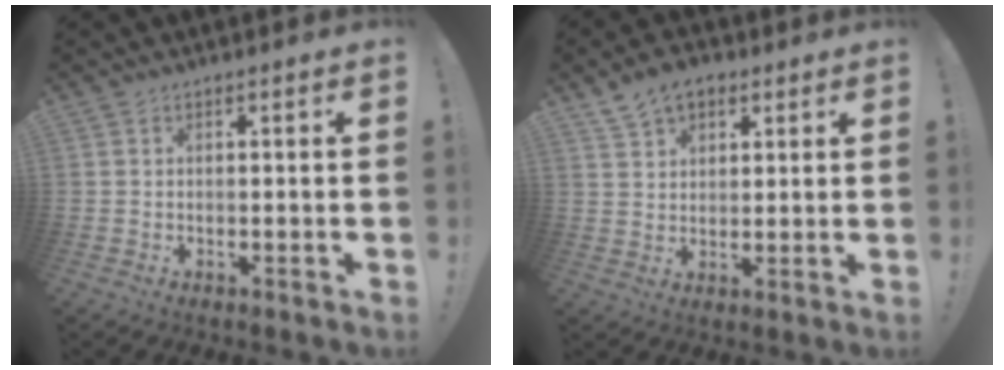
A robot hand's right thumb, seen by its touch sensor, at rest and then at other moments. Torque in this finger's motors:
{"motor_torque": [-0.11, 0.12, 0.10, -0.06, 0.00]}